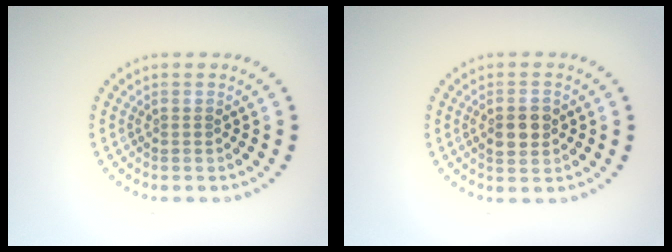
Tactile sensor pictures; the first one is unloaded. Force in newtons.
{"total": 2.8, "press": 2.8, "slide": 0.0}